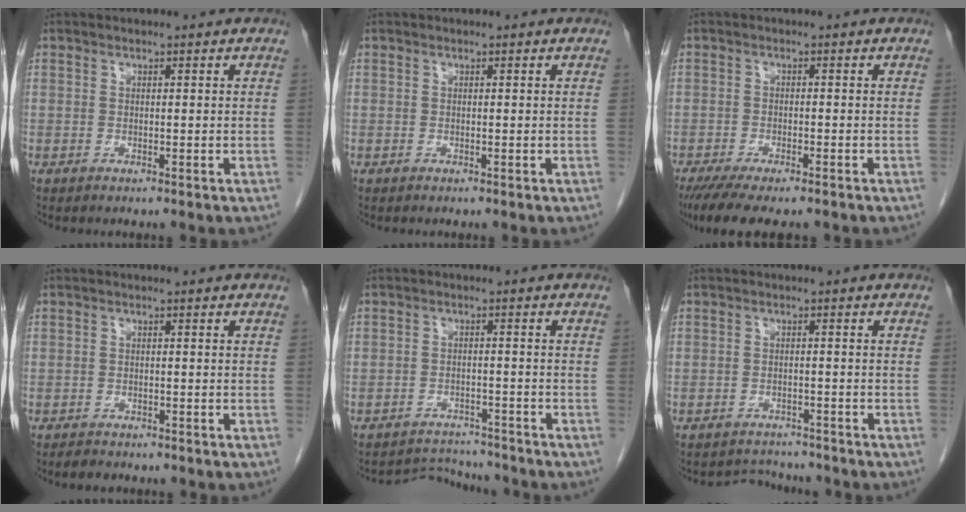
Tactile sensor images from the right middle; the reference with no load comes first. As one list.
[{"total": 0.0}, {"total": 10.2, "force": [-8.2, 2.3, 5.6], "torque": [-0.083, -0.013, -0.125]}, {"total": 2.0, "force": [-1.7, 0.9, 0.6], "torque": [-0.017, -0.002, -0.022]}, {"total": 4.7, "force": [-4.4, 0.3, -1.5], "torque": [0.026, 0.009, -0.067]}, {"total": 3.3, "force": [-3.1, 0.8, -0.9], "torque": [0.012, 0.004, -0.046]}]